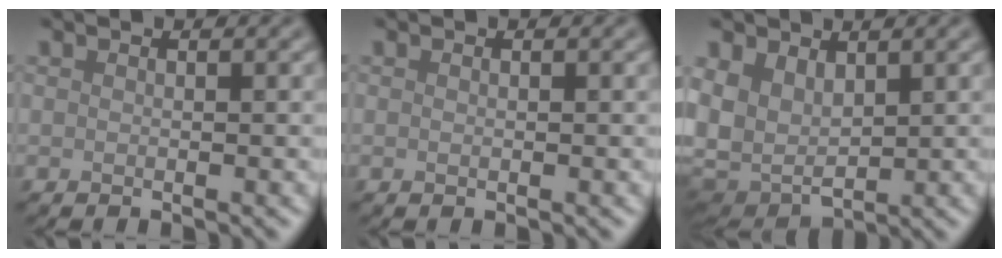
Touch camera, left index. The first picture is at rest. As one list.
[{"total": 0.0}, {"total": 6.6, "force": [1.6, 4.5, 4.6], "torque": [-0.123, -0.004, 0.030]}]